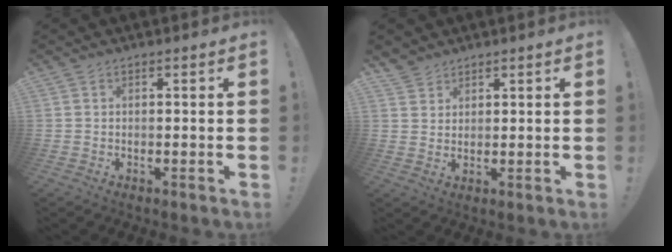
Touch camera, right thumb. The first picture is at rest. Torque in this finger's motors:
{"motor_torque": [-0.11, -0.03, -0.33, 0.33, -0.02]}